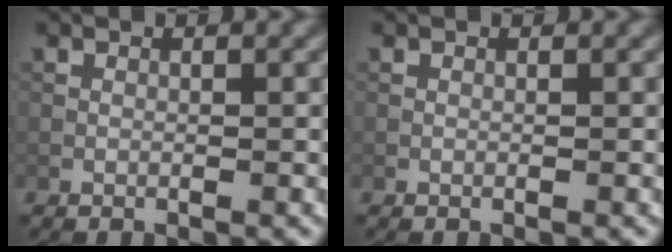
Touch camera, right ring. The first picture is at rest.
{"total": 0.0}